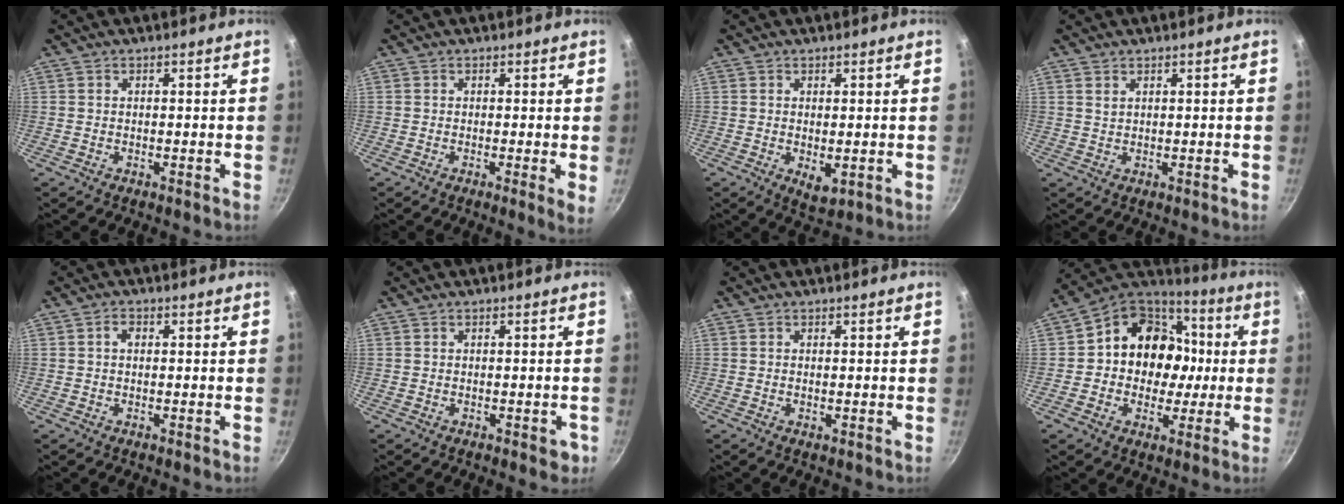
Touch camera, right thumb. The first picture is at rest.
{"total": 2.4, "force": [0.0, 0.2, 2.4], "torque": [-0.033, -0.010, -0.004]}
{"total": 3.5, "force": [-0.2, 1.8, 3.0], "torque": [-0.044, -0.013, 0.002]}
{"total": 1.1, "force": [0.7, 0.6, 0.6], "torque": [-0.011, -0.002, 0.015]}
{"total": 1.7, "force": [0.2, 1.3, 1.2], "torque": [-0.019, 0.005, 0.002]}
{"total": 2.2, "force": [-0.8, 1.2, 1.7], "torque": [-0.005, 0.005, -0.009]}
{"total": 0.0}
{"total": 17.1, "force": [0.7, 14.5, 9.0], "torque": [-0.105, 0.036, 0.000]}